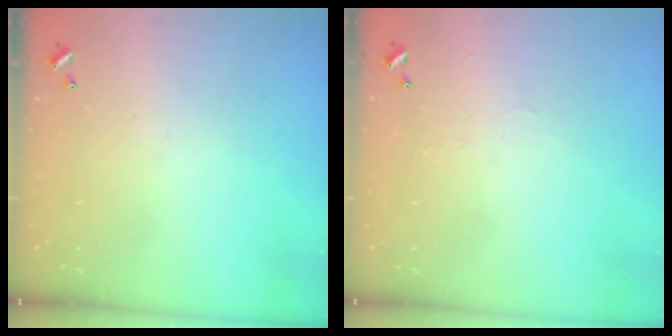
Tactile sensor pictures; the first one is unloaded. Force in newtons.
{"total": 2.3, "press": 2.3, "slide": 0.4}